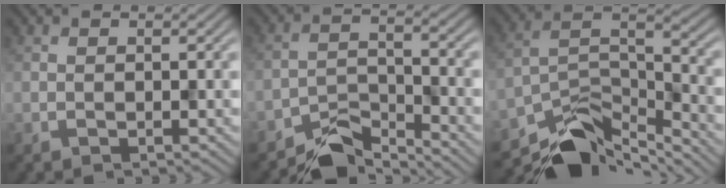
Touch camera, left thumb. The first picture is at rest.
{"total": 6.1, "force": [-5.4, 1.7, 2.2], "torque": [-0.041, -0.007, -0.106]}
{"total": 10.8, "force": [-8.3, 3.9, 5.7], "torque": [-0.096, -0.016, -0.159]}